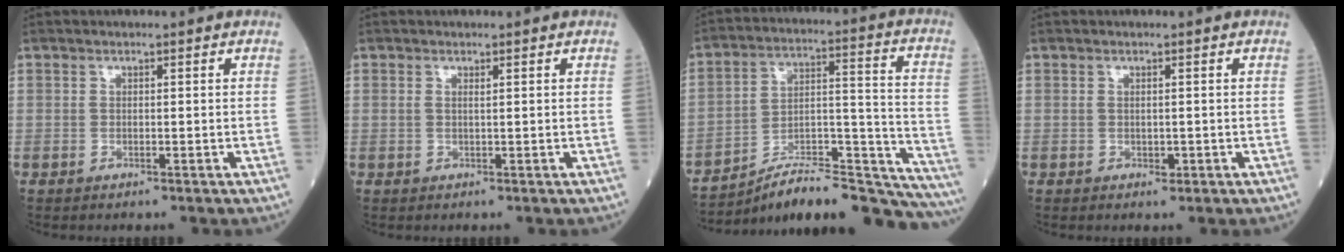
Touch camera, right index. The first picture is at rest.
{"total": 0.7, "force": [0.3, 0.0, 0.6], "torque": [-0.018, 0.002, 0.006]}
{"total": 25.0, "force": [-23.1, 2.4, 9.3], "torque": [-0.084, 0.033, -0.338]}
{"total": 1.5, "force": [-0.1, 0.8, 1.2], "torque": [-0.022, -0.002, 0.002]}